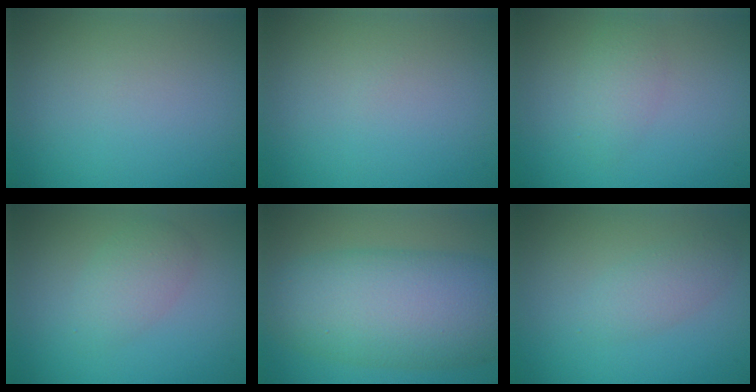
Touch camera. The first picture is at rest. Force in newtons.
{"total": 0.0}
{"total": 2.0, "press": 2.0, "slide": 0.1}
{"total": 2.4, "press": 2.4, "slide": 0.1}
{"total": 11.0, "press": 11.0, "slide": 0.0}
{"total": 2.0, "press": 2.0, "slide": 0.1}